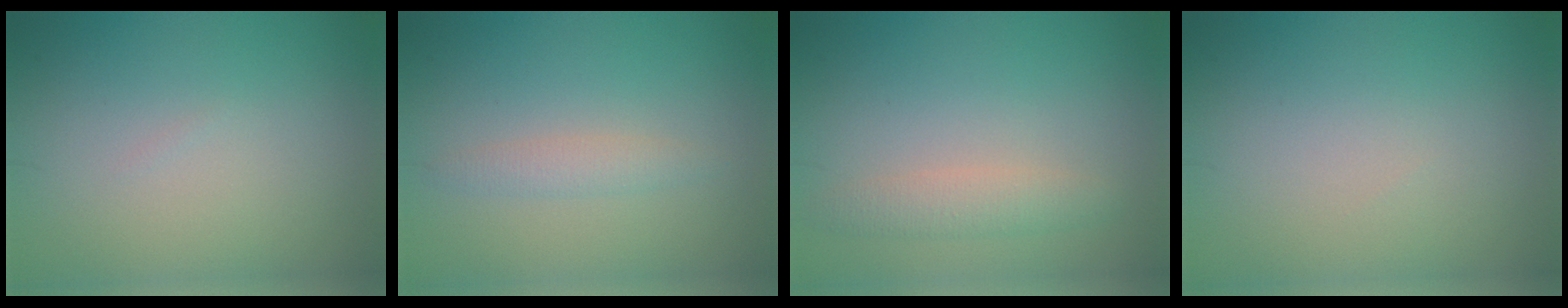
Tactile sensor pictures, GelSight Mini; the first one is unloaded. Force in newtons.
{"total": 1.5, "press": 1.4, "slide": 0.1}
{"total": 2.1, "press": 2.1, "slide": 0.0}
{"total": 0.0}